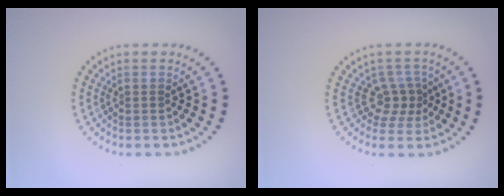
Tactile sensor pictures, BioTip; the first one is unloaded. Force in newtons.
{"total": 2.6, "press": 1.8, "slide": 1.8}